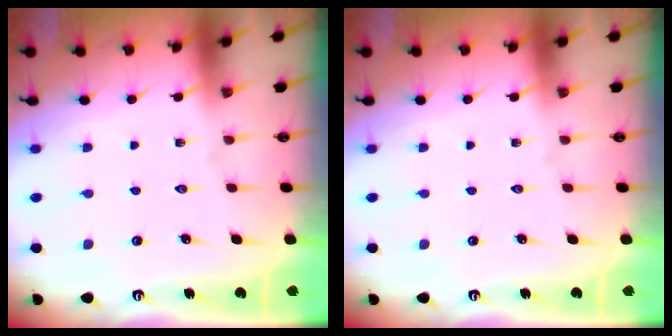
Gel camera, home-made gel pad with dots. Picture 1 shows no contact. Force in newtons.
{"total": 0.0}